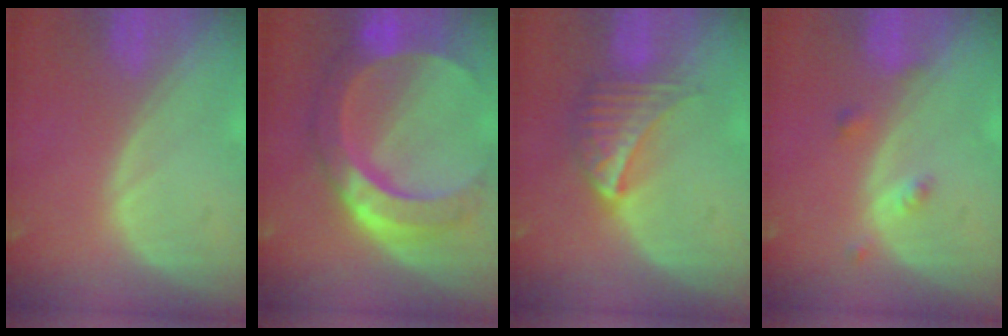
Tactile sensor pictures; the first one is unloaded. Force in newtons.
{"total": 11.0, "press": 11.0, "slide": 1.0}
{"total": 7.2, "press": 6.3, "slide": 3.3}
{"total": 2.1, "press": 2.1, "slide": 0.2}